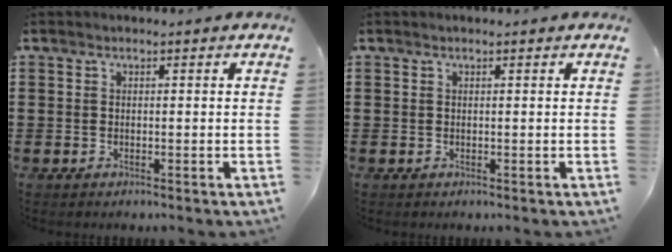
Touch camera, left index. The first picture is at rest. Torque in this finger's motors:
{"motor_torque": [-0.08, 0.33, -0.08, -0.01]}